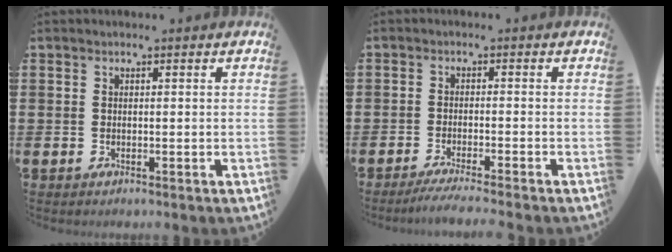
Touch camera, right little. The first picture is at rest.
{"total": 2.4, "force": [-1.9, -0.2, 1.4], "torque": [-0.021, -0.002, -0.035]}